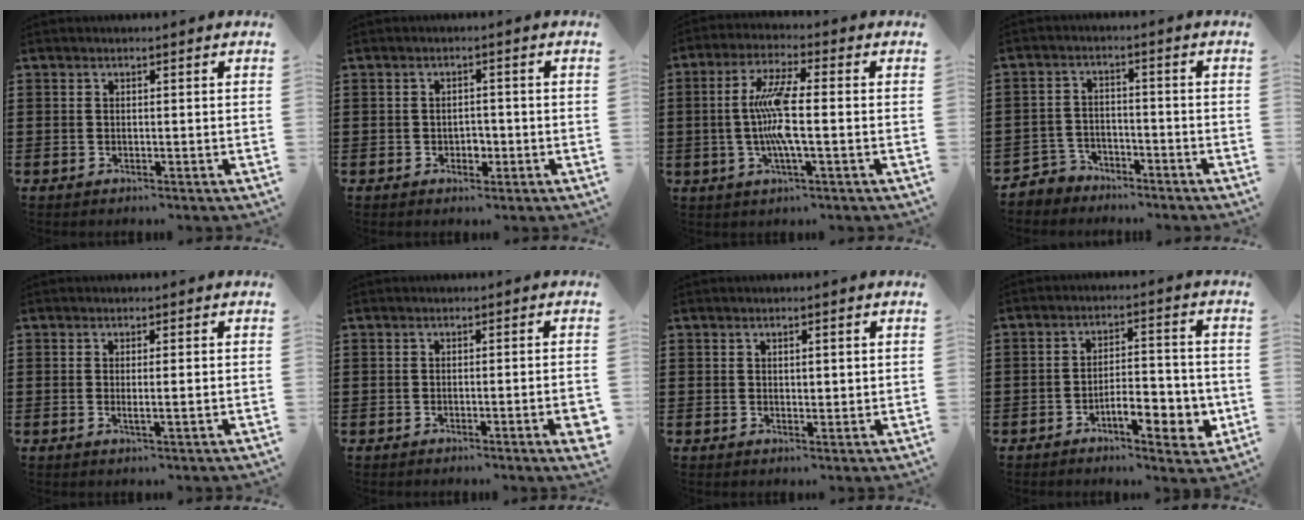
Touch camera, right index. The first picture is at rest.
{"total": 1.8, "force": [-0.7, 1.3, 0.9], "torque": [-0.021, 0.000, -0.015]}
{"total": 8.1, "force": [-0.7, 1.2, 7.9], "torque": [-0.171, -0.010, -0.024]}
{"total": 3.3, "force": [-3.1, 1.3, 0.0], "torque": [-0.019, 0.002, -0.068]}
{"total": 1.6, "force": [-0.1, 0.0, 1.6], "torque": [-0.028, -0.004, -0.002]}
{"total": 2.3, "force": [-1.0, 0.1, 2.0], "torque": [-0.031, -0.006, -0.016]}
{"total": 1.1, "force": [0.4, 0.6, 0.9], "torque": [-0.018, 0.005, 0.007]}
{"total": 7.4, "force": [-3.1, 3.0, 6.0], "torque": [-0.082, 0.001, -0.053]}